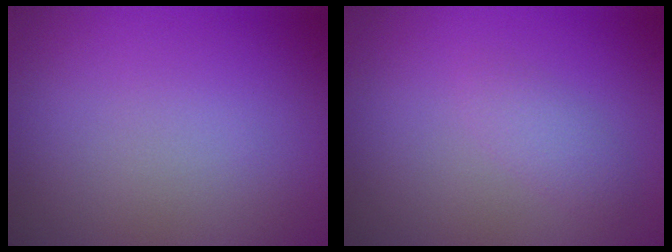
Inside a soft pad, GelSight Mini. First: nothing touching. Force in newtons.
{"total": 1.4, "press": 1.4, "slide": 0.1}